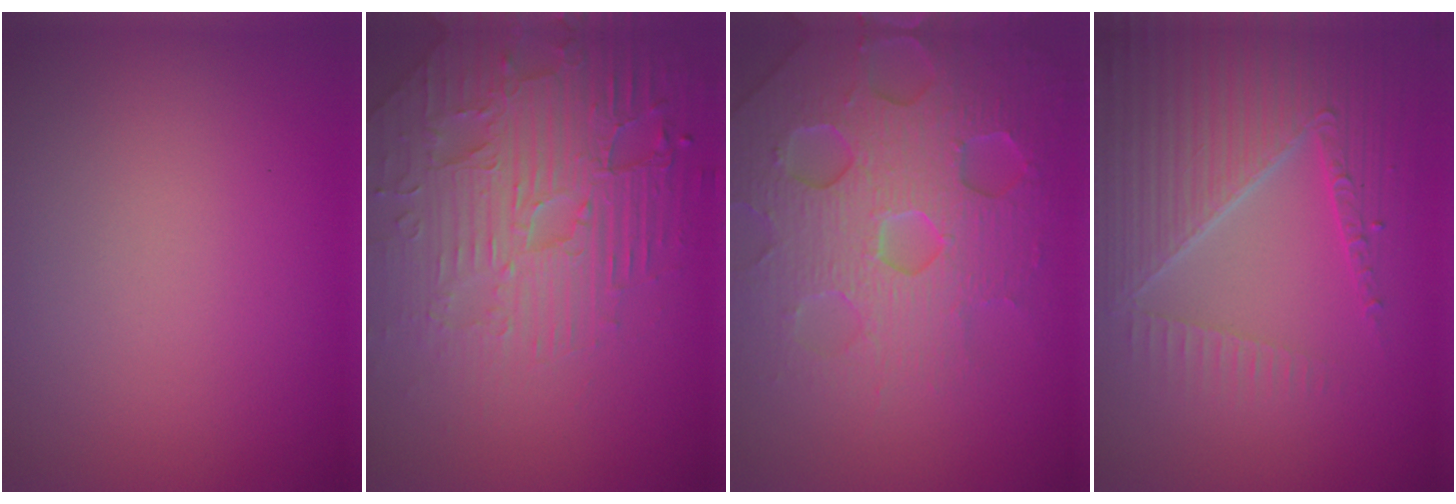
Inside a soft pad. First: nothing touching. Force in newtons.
{"total": 6.3, "press": 5.4, "slide": 3.3}
{"total": 7.3, "press": 7.2, "slide": 1.5}
{"total": 6.2, "press": 5.0, "slide": 3.7}